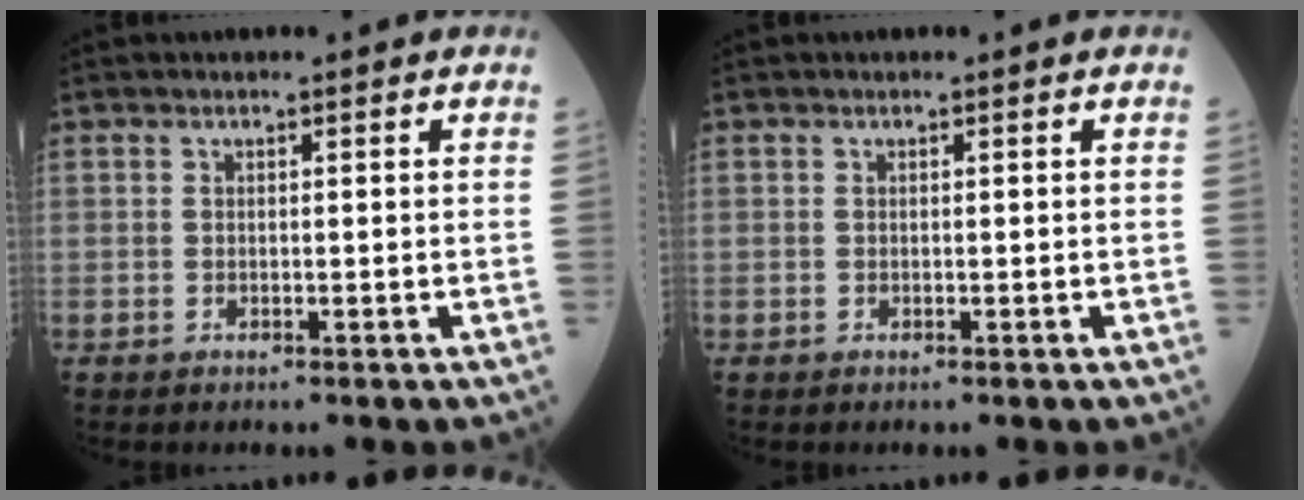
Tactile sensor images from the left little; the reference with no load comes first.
{"total": 0.0}